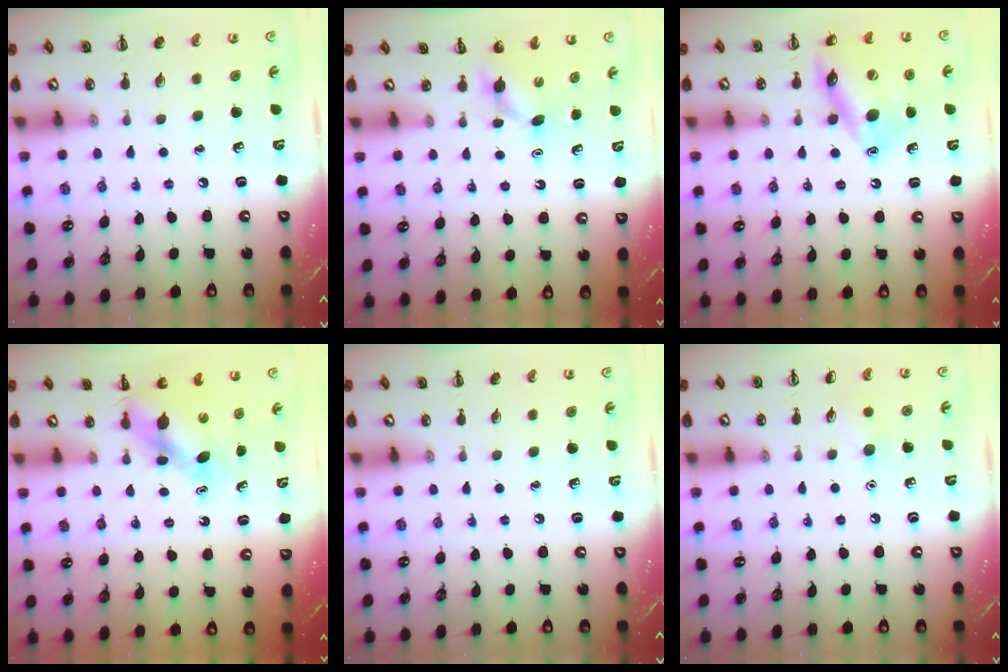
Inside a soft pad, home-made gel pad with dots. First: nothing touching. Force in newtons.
{"total": 2.9, "press": 2.8, "slide": 0.8}
{"total": 15.0, "press": 14.8, "slide": 2.5}
{"total": 5.1, "press": 5.1, "slide": 0.6}
{"total": 0.0}
{"total": 5.8, "press": 5.6, "slide": 1.7}